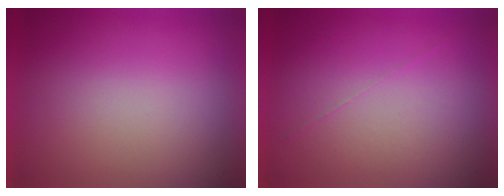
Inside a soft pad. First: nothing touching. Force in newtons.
{"total": 1.0}